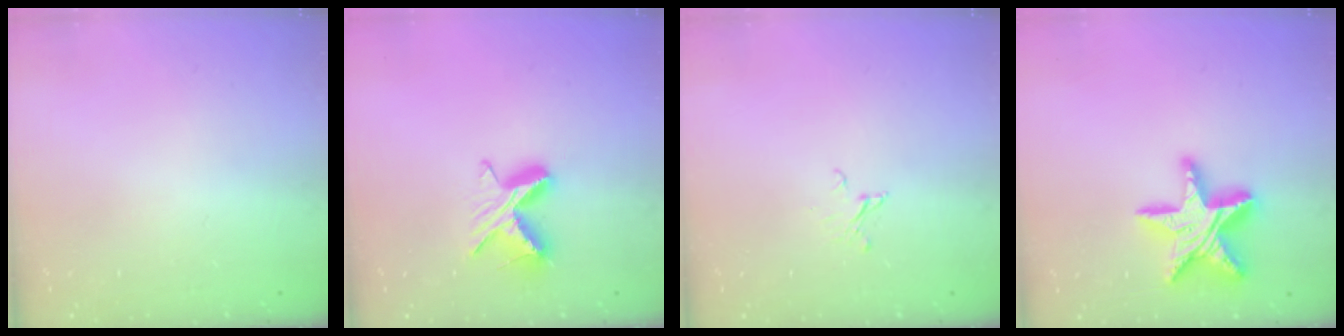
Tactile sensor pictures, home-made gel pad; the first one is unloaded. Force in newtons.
{"total": 8.5, "press": 8.5, "slide": 0.4}
{"total": 2.0, "press": 2.0, "slide": 0.1}
{"total": 18.5, "press": 18.4, "slide": 1.6}